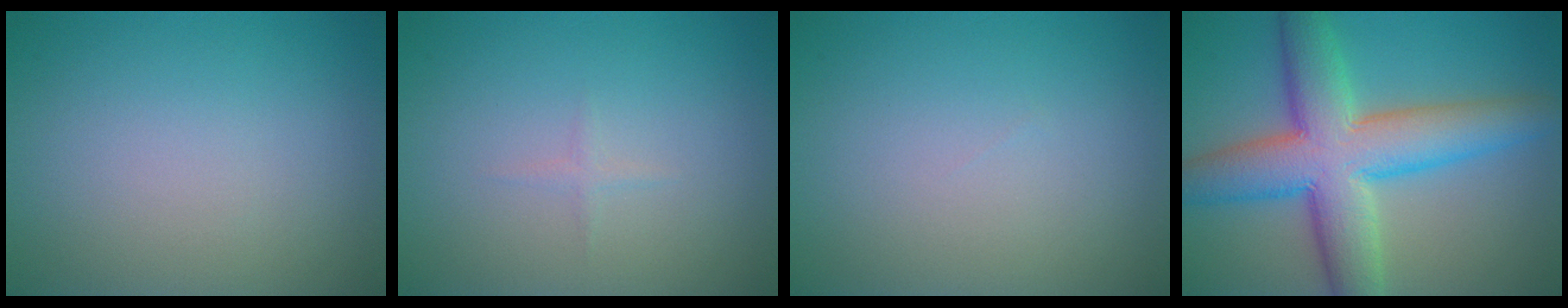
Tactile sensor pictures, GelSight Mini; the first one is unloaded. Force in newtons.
{"total": 0.6, "press": 0.6, "slide": 0.0}
{"total": 0.0}
{"total": 10.2, "press": 10.2, "slide": 0.2}